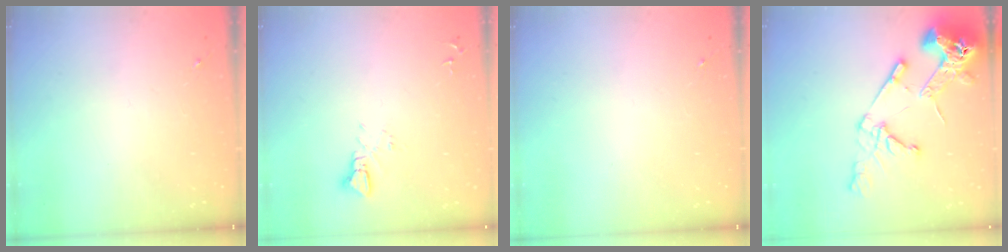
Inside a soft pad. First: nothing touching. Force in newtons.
{"total": 3.8, "press": 3.8, "slide": 0.3}
{"total": 0.0}
{"total": 16.6, "press": 16.5, "slide": 2.0}